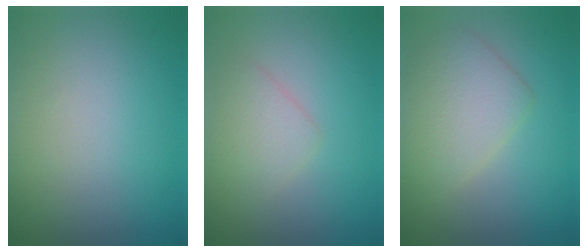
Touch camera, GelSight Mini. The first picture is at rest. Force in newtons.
{"total": 2.2, "press": 2.2, "slide": 0.1}
{"total": 4.3, "press": 4.3, "slide": 0.2}